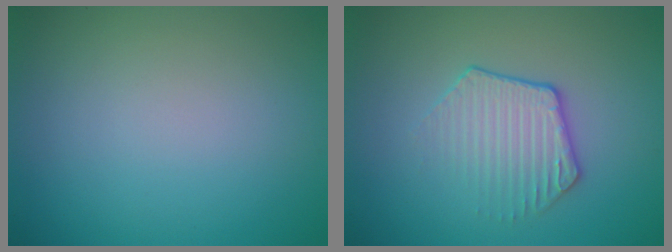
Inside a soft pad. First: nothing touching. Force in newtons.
{"total": 2.7, "press": 2.2, "slide": 1.6}